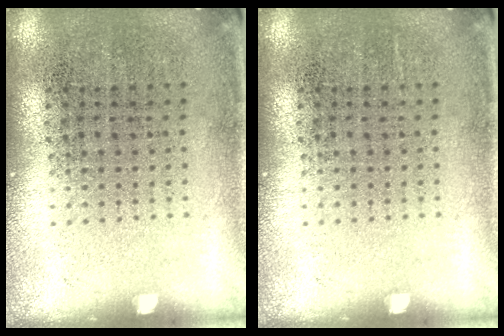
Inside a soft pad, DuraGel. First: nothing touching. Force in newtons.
{"total": 0.0}